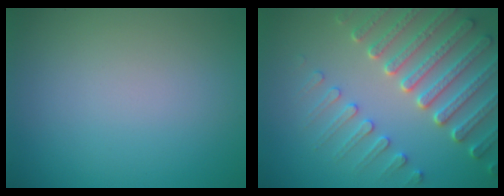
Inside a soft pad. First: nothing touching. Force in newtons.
{"total": 6.5, "press": 5.3, "slide": 3.8}